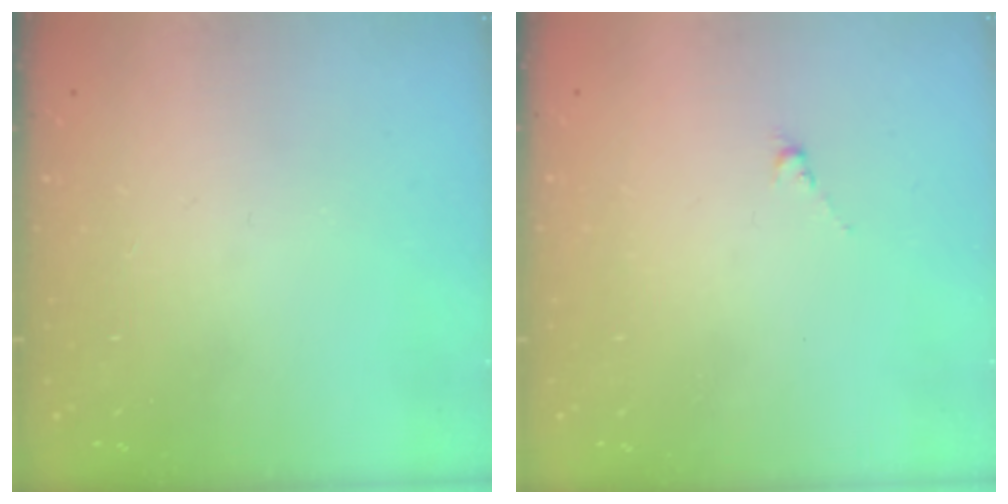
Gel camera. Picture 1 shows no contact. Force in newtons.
{"total": 0.5, "press": 0.3, "slide": 0.4}